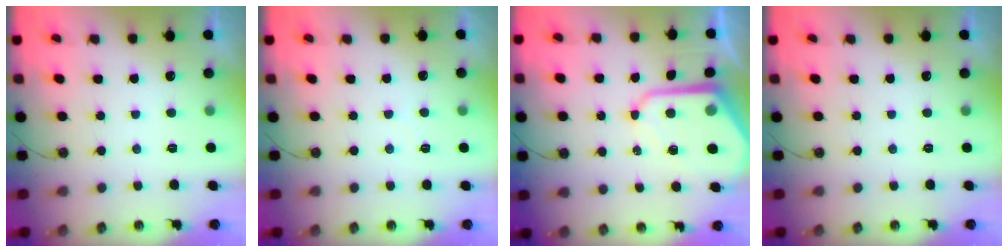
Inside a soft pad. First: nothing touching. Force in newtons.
{"total": 2.0, "press": 2.0, "slide": 0.3}
{"total": 12.2, "press": 12.2, "slide": 1.1}
{"total": 0.0}